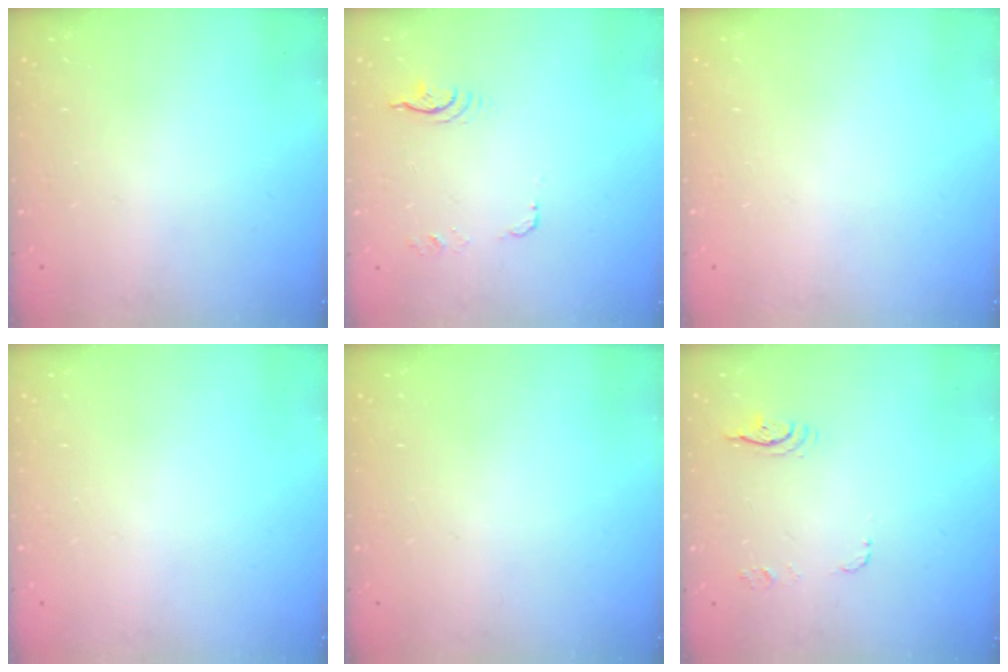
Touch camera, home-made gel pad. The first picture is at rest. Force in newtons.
{"total": 14.8, "press": 7.2, "slide": 12.9}
{"total": 0.0}
{"total": 0.0}
{"total": 0.0}
{"total": 6.0, "press": 6.0, "slide": 0.4}